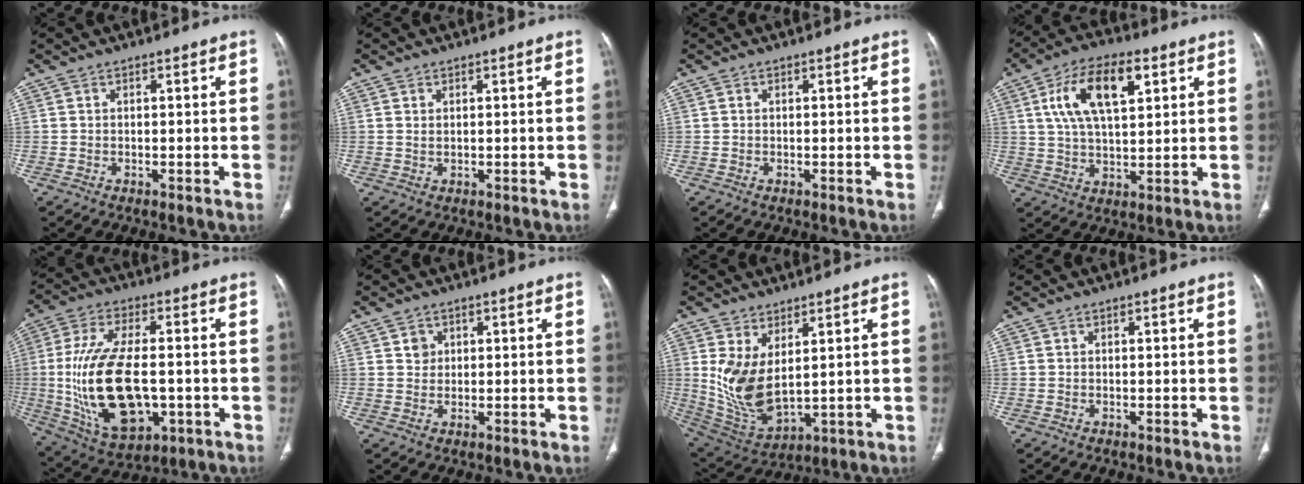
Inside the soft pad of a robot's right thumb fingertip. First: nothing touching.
{"total": 1.0, "force": [0.5, 0.4, 0.7], "torque": [-0.014, -0.001, 0.013]}
{"total": 0.0}
{"total": 14.0, "force": [5.1, 6.6, 11.2], "torque": [-0.197, 0.001, 0.090]}
{"total": 20.9, "force": [-2.1, 10.7, 17.9], "torque": [-0.350, -0.001, -0.017]}
{"total": 2.2, "force": [0.8, 1.9, 0.6], "torque": [0.002, -0.004, 0.013]}
{"total": 11.8, "force": [3.0, 6.2, 9.6], "torque": [-0.185, -0.025, 0.085]}
{"total": 0.0}